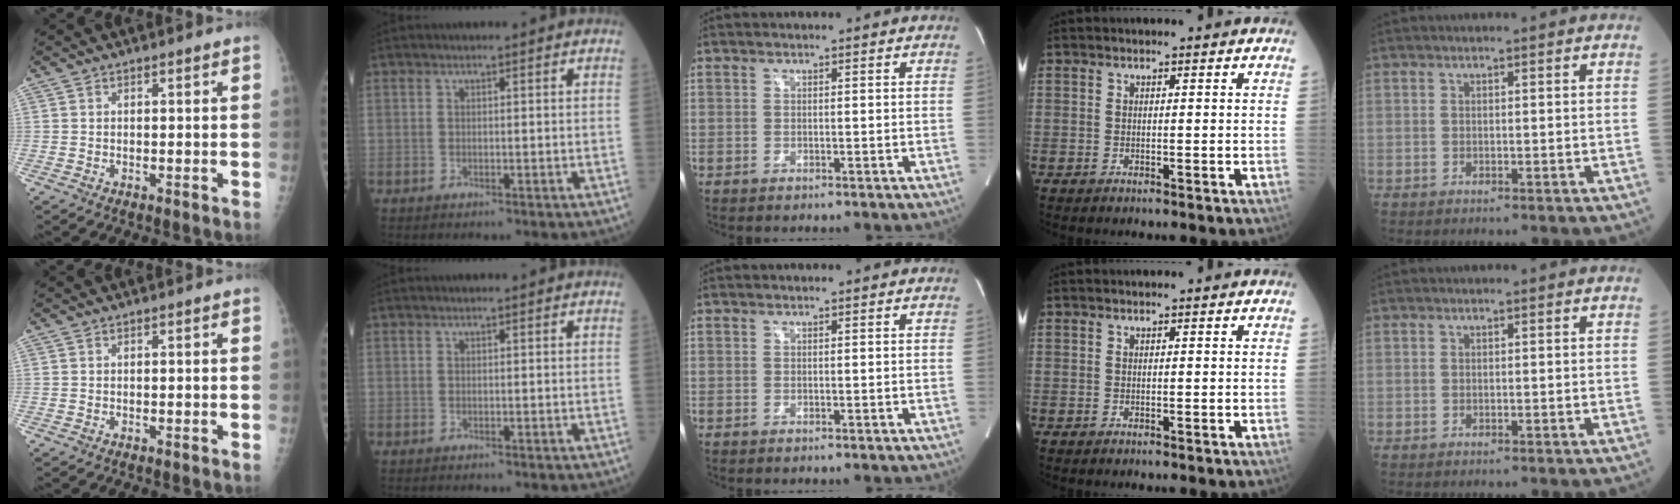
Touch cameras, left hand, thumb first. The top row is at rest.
{}